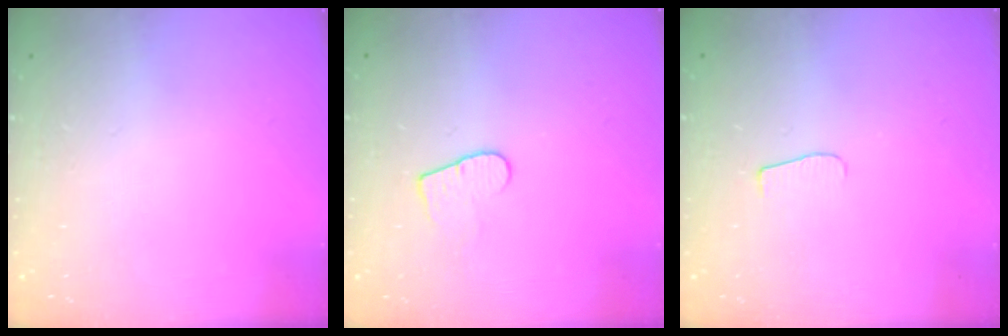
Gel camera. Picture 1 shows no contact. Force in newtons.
{"total": 7.3, "press": 7.3, "slide": 0.5}
{"total": 4.5, "press": 4.4, "slide": 0.5}